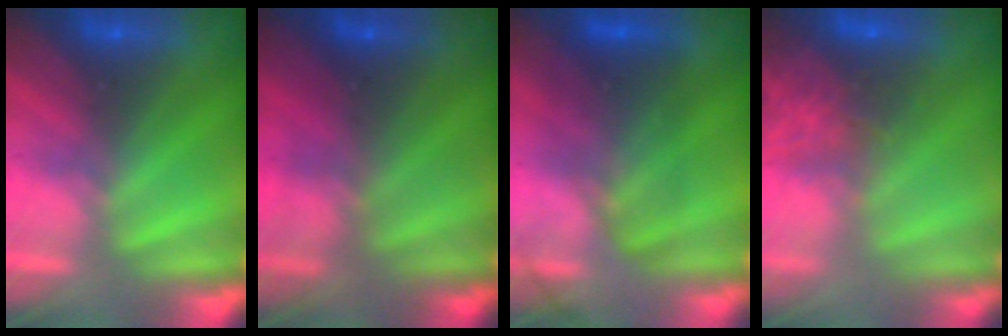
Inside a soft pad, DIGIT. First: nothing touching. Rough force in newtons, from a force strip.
{"total": 2.7}
{"total": 2.9}
{"total": 7.7}